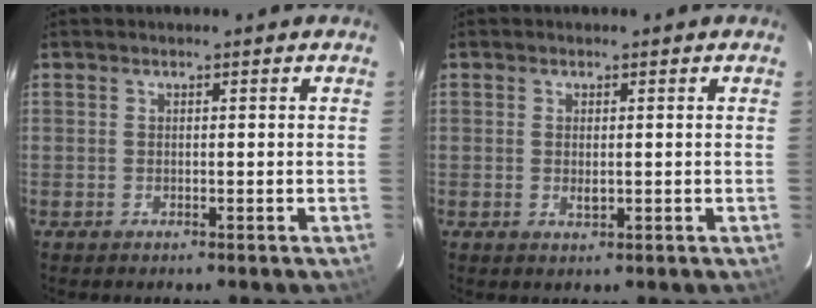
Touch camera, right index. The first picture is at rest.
{"total": 1.8, "force": [-0.1, 0.8, 1.6], "torque": [-0.029, -0.001, 0.001]}